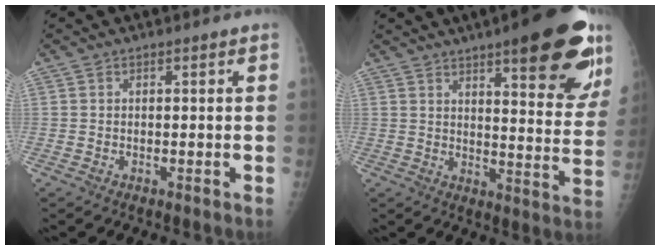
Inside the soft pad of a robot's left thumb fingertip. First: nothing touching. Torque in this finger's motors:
{"motor_torque": [2.61, 1.62, 1.79, -0.95, 0.31]}